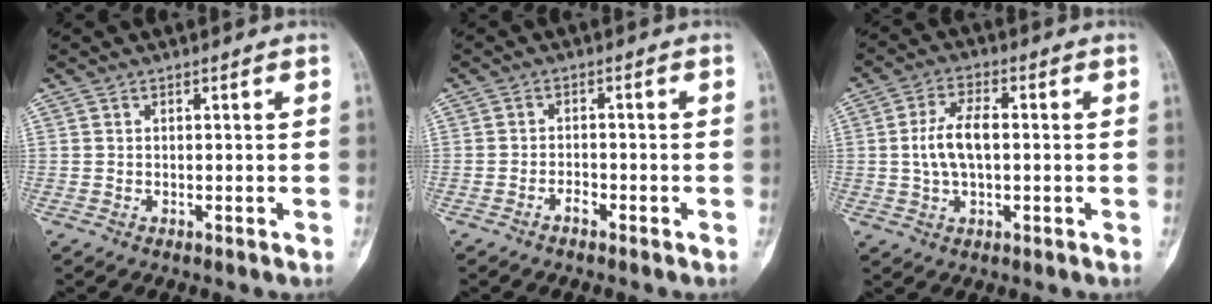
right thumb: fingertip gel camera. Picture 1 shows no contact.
{"total": 1.8, "force": [-1.3, 0.7, 1.0], "torque": [-0.016, 0.009, -0.027]}
{"total": 7.8, "force": [0.2, 4.0, 6.7], "torque": [-0.133, 0.012, 0.000]}